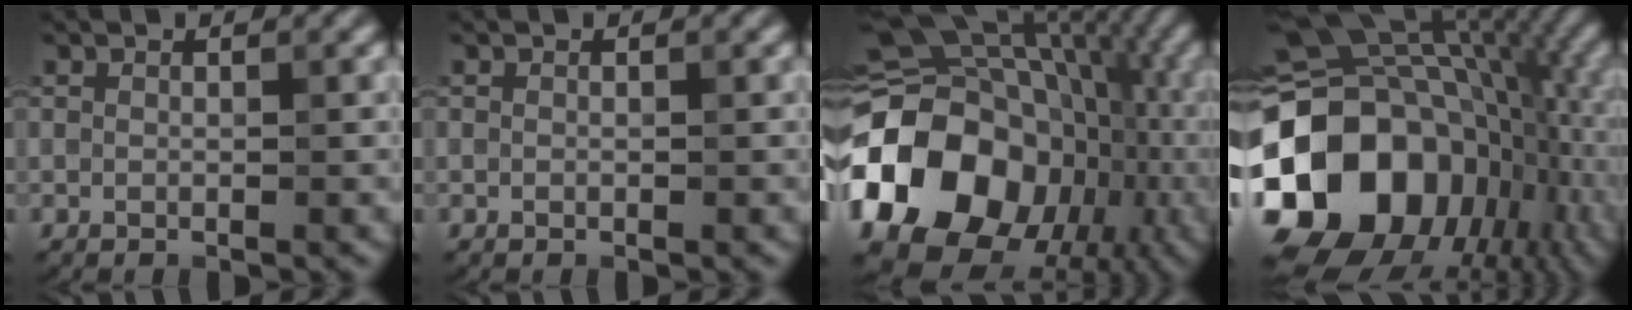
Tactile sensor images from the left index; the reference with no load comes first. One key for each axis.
{"total": 0.0}
{"total": 16.8, "fx": -4.1, "fy": 13.5, "fz": 9.2, "tx": -0.180, "ty": -0.009, "tz": -0.068}
{"total": 19.2, "fx": -3.1, "fy": 15.1, "fz": 11.4, "tx": -0.252, "ty": -0.004, "tz": -0.047}